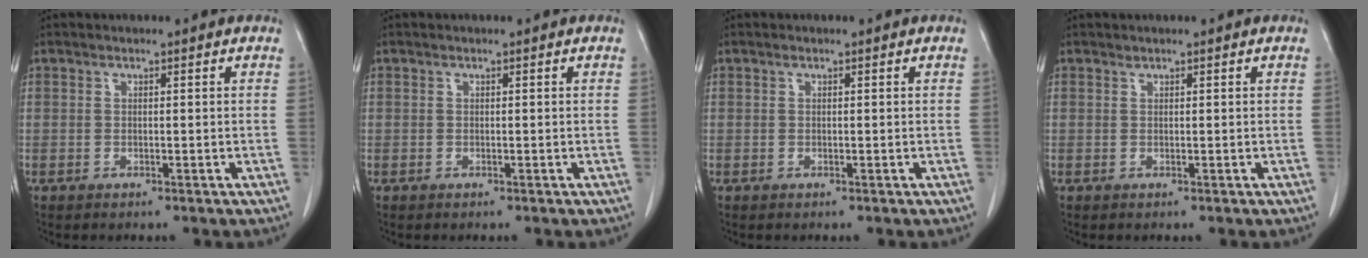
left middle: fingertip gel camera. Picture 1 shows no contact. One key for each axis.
{"total": 0.0}
{"total": 0.0}
{"total": 0.0}